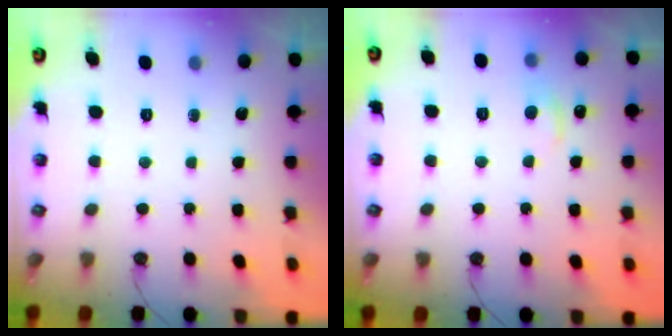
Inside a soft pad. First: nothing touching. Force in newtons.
{"total": 1.1, "press": 0.6, "slide": 0.9}